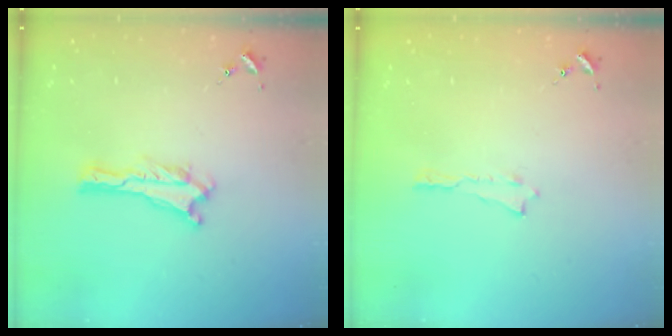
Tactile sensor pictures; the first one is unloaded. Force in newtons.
{"total": 0.0}